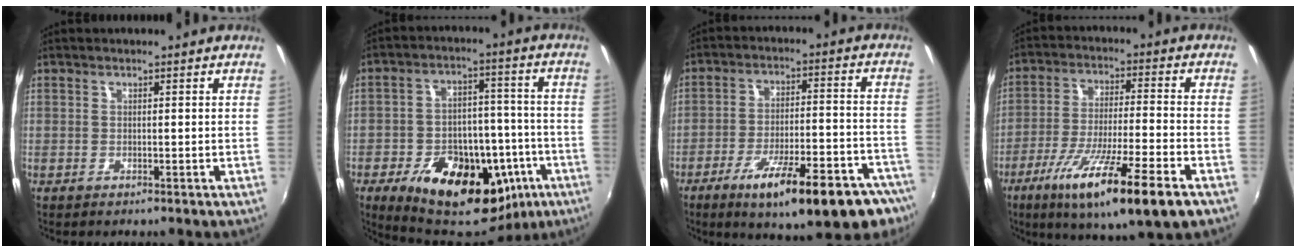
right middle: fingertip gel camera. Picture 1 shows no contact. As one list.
[{"total": 23.8, "force": [-11.9, 13.6, 15.4], "torque": [-0.269, 0.005, -0.152]}, {"total": 21.6, "force": [-14.2, 5.1, 15.5], "torque": [-0.238, -0.034, -0.194]}, {"total": 18.6, "force": [-10.4, 1.9, 15.3], "torque": [-0.277, -0.053, -0.176]}]